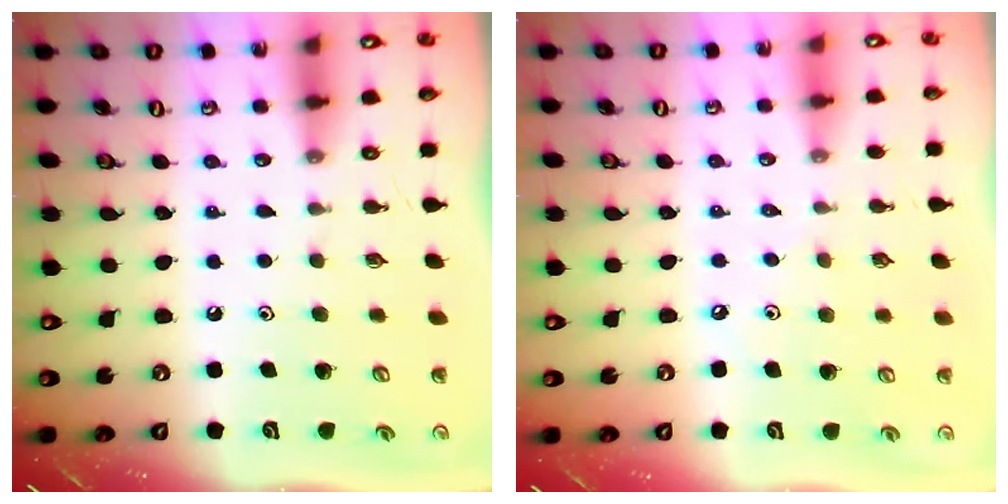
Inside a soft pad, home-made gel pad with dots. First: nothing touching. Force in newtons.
{"total": 4.0, "press": 3.9, "slide": 0.6}